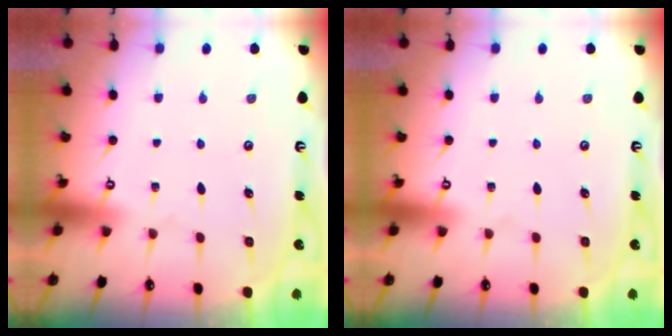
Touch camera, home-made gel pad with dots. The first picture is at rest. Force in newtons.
{"total": 0.0}